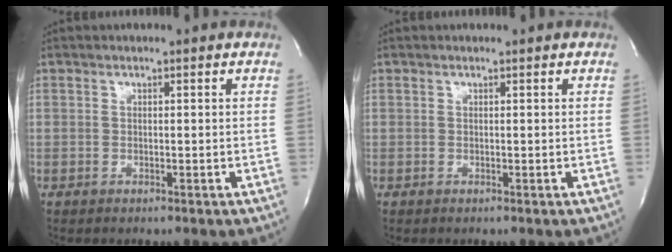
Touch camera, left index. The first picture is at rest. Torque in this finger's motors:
{"motor_torque": [-0.01, 0.01, 0.00, 0.00]}